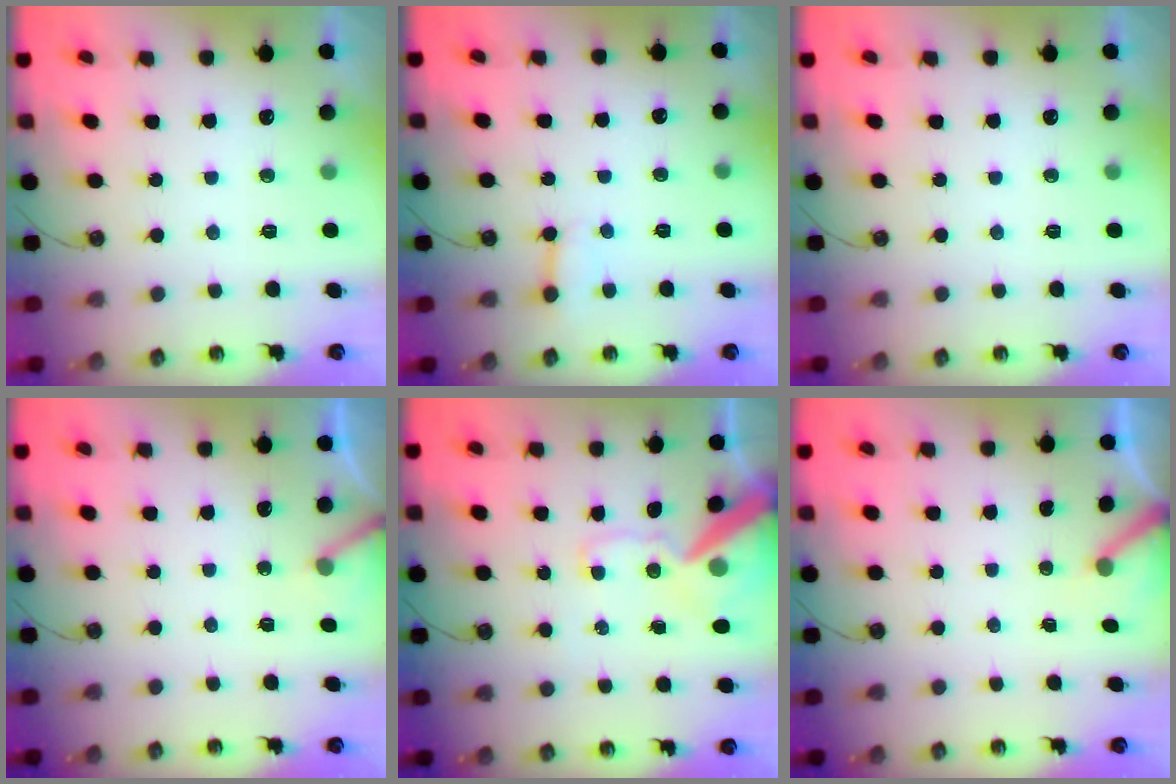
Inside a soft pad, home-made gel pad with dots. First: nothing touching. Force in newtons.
{"total": 3.4, "press": 3.4, "slide": 0.2}
{"total": 0.0}
{"total": 4.2, "press": 4.2, "slide": 0.3}
{"total": 14.8, "press": 14.7, "slide": 2.0}
{"total": 3.5, "press": 3.5, "slide": 0.3}